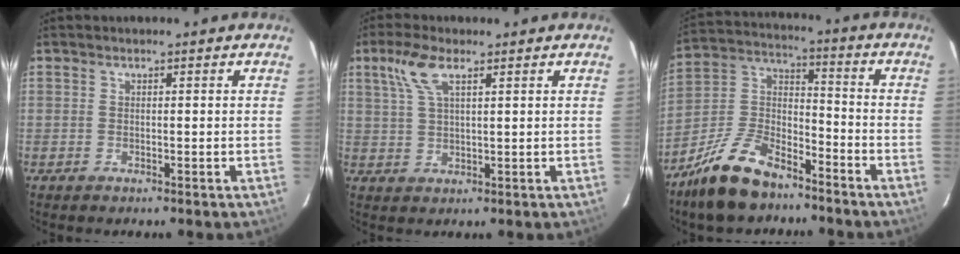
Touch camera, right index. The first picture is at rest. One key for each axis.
{"total": 6.0, "fx": 3.1, "fy": 2.0, "fz": 4.7, "tx": -0.102, "ty": 0.013, "tz": 0.063}
{"total": 15.1, "fx": -10.4, "fy": 6.9, "fz": 8.5, "tx": -0.188, "ty": 0.018, "tz": -0.193}